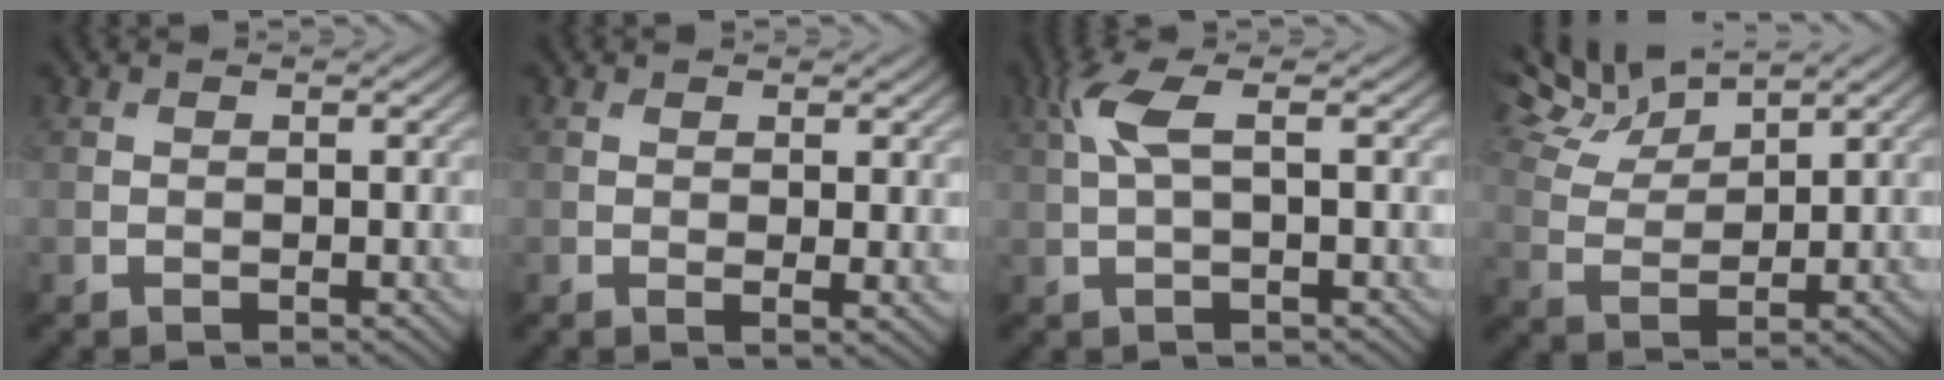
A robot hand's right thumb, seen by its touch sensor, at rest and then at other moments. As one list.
[{"total": 1.7, "force": [0.7, 0.4, 1.6], "torque": [-0.026, -0.009, 0.014]}, {"total": 3.8, "force": [0.9, 0.8, 3.6], "torque": [-0.085, 0.012, 0.017]}, {"total": 6.5, "force": [5.6, 1.4, 3.0], "torque": [-0.072, 0.012, 0.109]}]